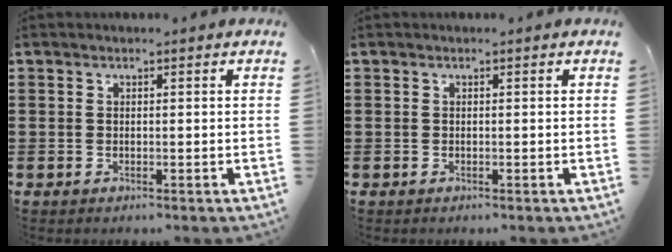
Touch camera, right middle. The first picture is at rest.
{"total": 0.0}